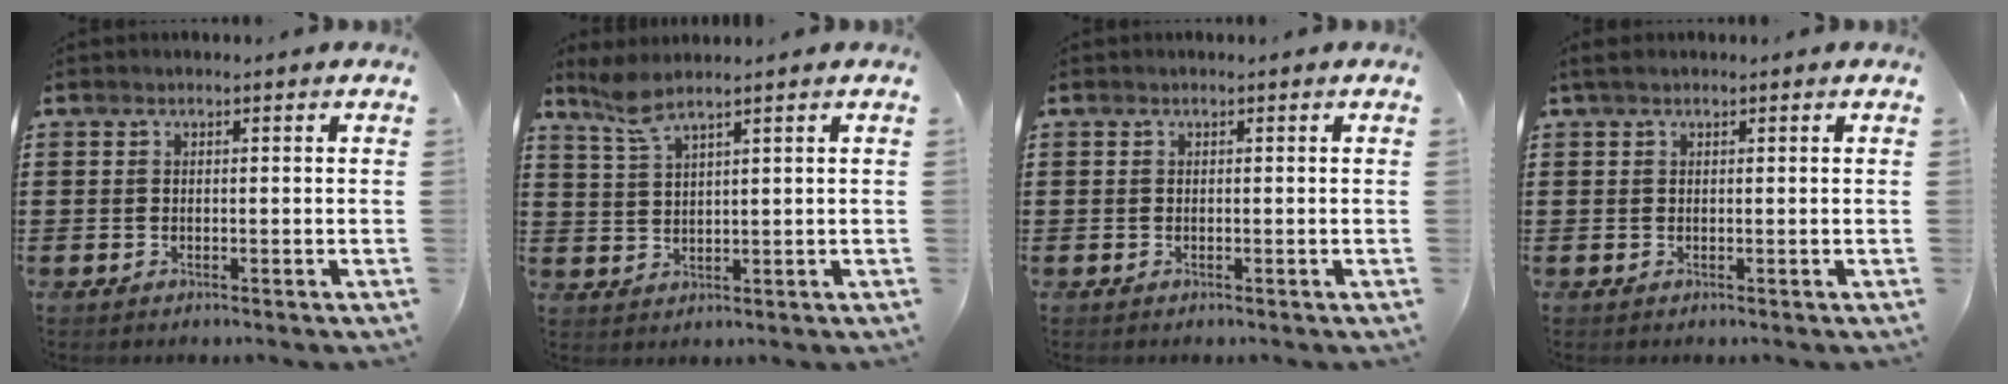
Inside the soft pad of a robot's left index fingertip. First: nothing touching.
{"total": 3.8, "force": [3.0, 0.3, 2.4], "torque": [-0.056, -0.003, 0.055]}
{"total": 0.0}
{"total": 0.9, "force": [0.4, 0.4, 0.8], "torque": [-0.015, 0.003, 0.007]}